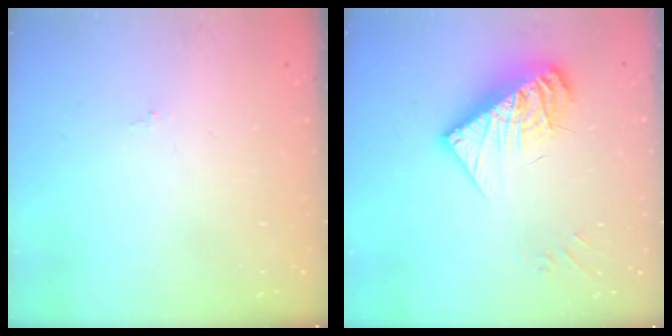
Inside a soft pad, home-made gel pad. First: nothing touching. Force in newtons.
{"total": 14.9, "press": 14.9, "slide": 1.5}